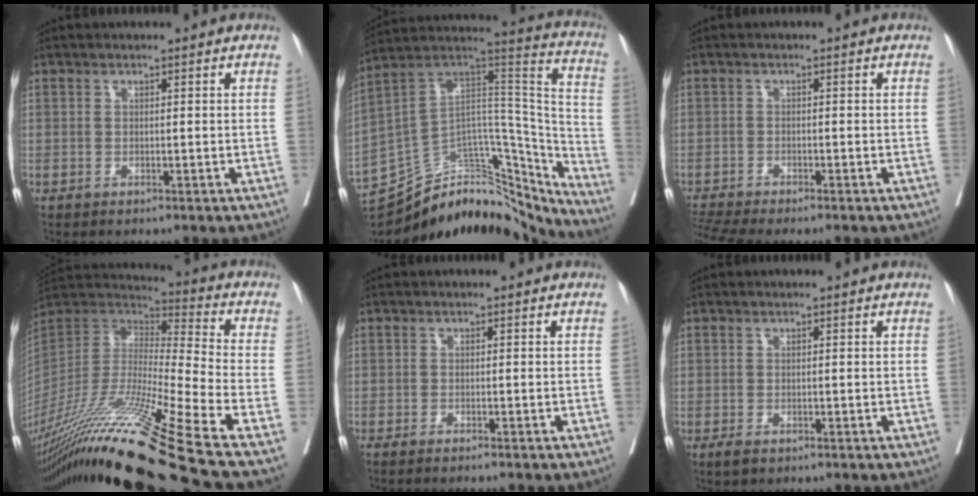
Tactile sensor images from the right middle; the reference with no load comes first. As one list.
[{"total": 23.9, "force": [-20.4, 8.5, 9.1], "torque": [-0.117, 0.061, -0.297]}, {"total": 6.0, "force": [-5.4, -0.3, 2.6], "torque": [-0.046, -0.010, -0.093]}, {"total": 27.1, "force": [-19.3, -3.9, 18.5], "torque": [-0.339, -0.058, -0.358]}, {"total": 1.5, "force": [0.0, -1.1, 1.0], "torque": [-0.002, -0.006, 0.012]}, {"total": 1.3, "force": [-0.8, 0.6, 0.9], "torque": [-0.019, -0.002, -0.010]}]